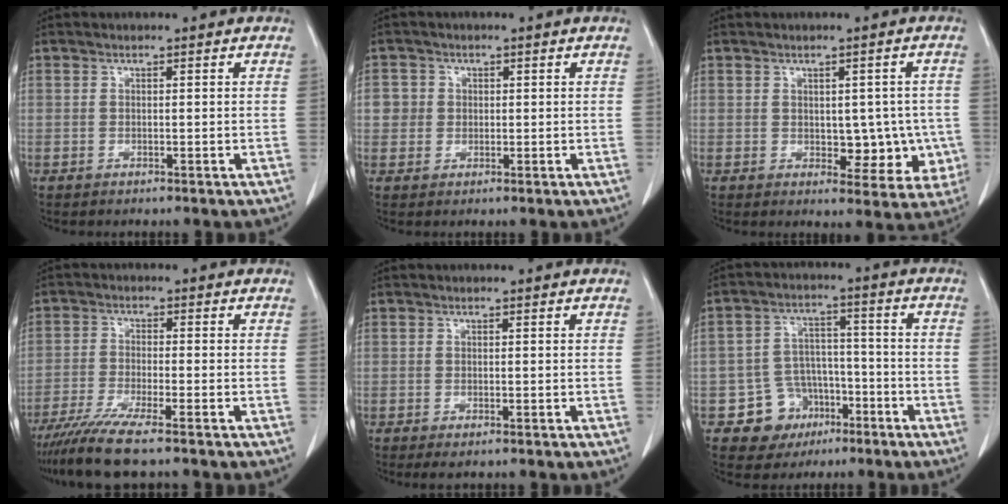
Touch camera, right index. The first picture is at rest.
{"total": 2.9, "force": [0.3, 2.9, 0.2], "torque": [0.011, 0.008, 0.004]}
{"total": 6.9, "force": [-0.6, 4.2, 5.5], "torque": [-0.046, 0.011, 0.003]}
{"total": 7.9, "force": [-6.3, -0.4, 4.8], "torque": [-0.081, -0.024, -0.110]}
{"total": 1.7, "force": [-1.1, 0.5, 1.2], "torque": [-0.012, -0.003, -0.012]}
{"total": 7.9, "force": [-3.8, 6.8, 1.2], "torque": [-0.005, 0.021, -0.048]}